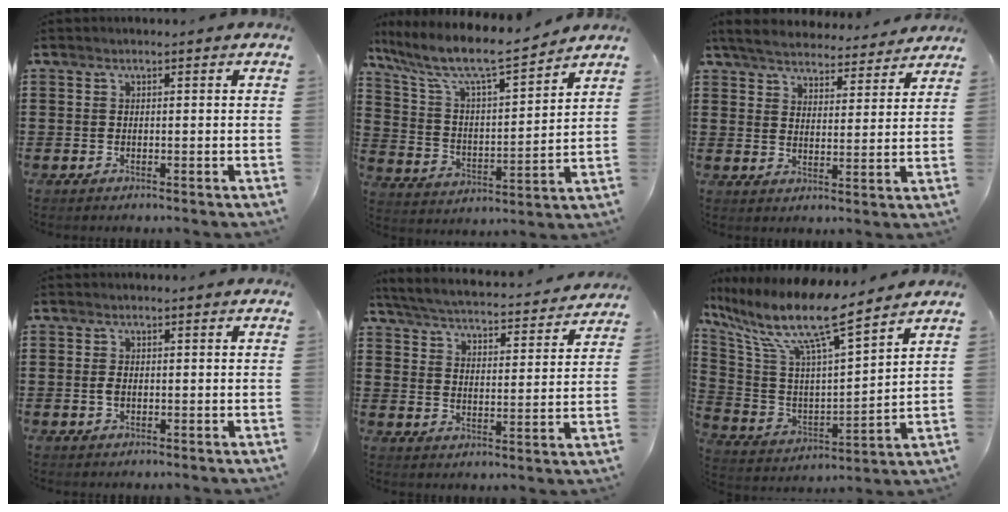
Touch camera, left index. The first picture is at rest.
{"total": 8.6, "force": [7.0, 1.4, 4.8], "torque": [-0.122, -0.043, 0.114]}
{"total": 5.3, "force": [5.2, 0.6, 0.9], "torque": [-0.044, -0.029, 0.089]}
{"total": 1.4, "force": [-0.1, 0.8, 1.1], "torque": [-0.029, 0.000, -0.005]}
{"total": 4.1, "force": [4.0, -0.3, 0.8], "torque": [-0.039, -0.035, 0.061]}
{"total": 13.0, "force": [9.2, 2.0, 8.9], "torque": [-0.202, -0.059, 0.149]}